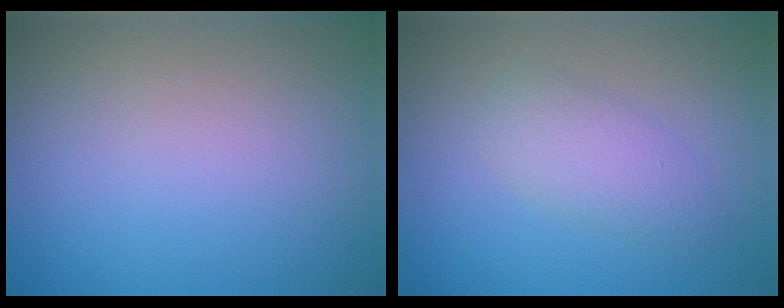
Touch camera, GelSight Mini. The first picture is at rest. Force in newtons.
{"total": 2.7, "press": 2.7, "slide": 0.1}